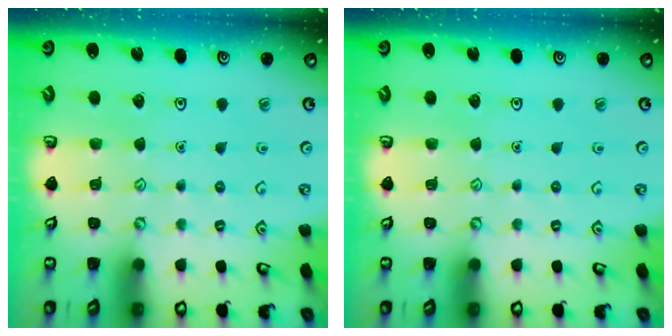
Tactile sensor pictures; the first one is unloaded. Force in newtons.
{"total": 0.0}